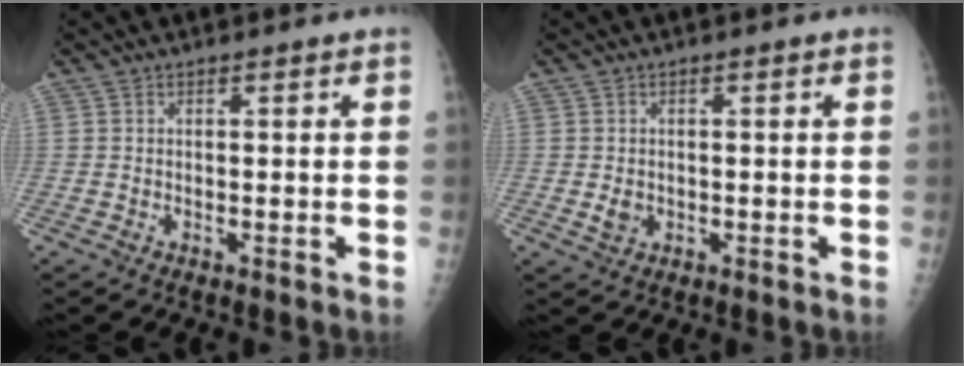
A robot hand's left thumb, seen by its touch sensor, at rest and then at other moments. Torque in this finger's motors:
{"motor_torque": [-0.31, 0.10, -0.01, -0.06, 0.01]}